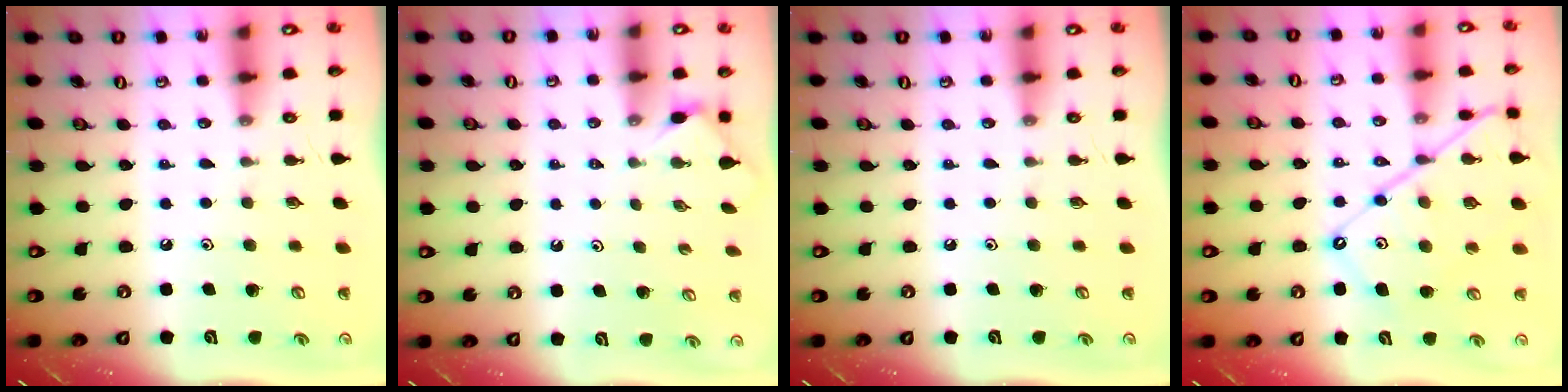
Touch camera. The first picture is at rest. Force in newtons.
{"total": 1.6, "press": 1.5, "slide": 0.4}
{"total": 0.0}
{"total": 13.8, "press": 13.7, "slide": 1.6}